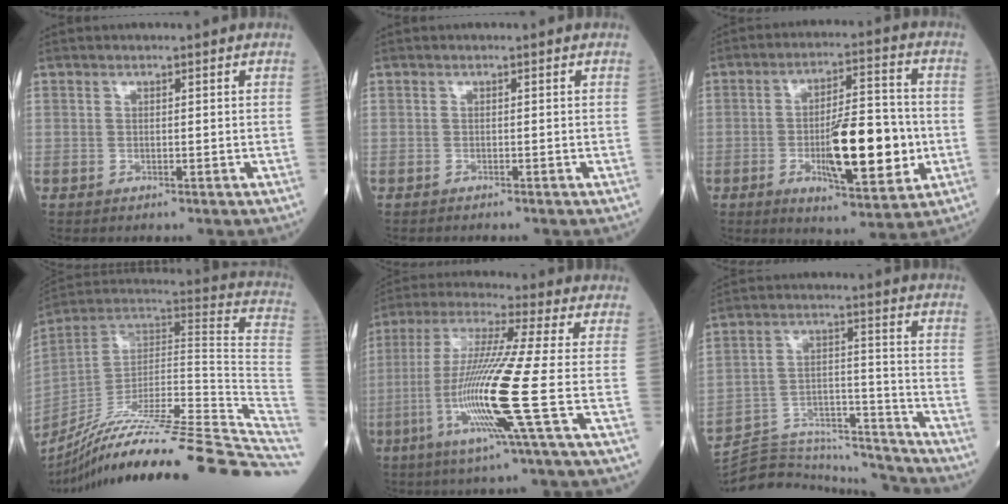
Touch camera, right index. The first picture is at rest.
{"total": 0.8, "force": [-0.7, -0.1, 0.3], "torque": [-0.004, 0.000, -0.008]}
{"total": 13.9, "force": [-2.7, 3.5, 13.2], "torque": [-0.214, 0.000, -0.037]}
{"total": 34.7, "force": [-28.5, -1.0, 19.8], "torque": [-0.167, -0.031, -0.419]}
{"total": 14.8, "force": [-4.0, -2.2, 14.1], "torque": [-0.289, -0.022, -0.086]}
{"total": 18.0, "force": [-17.7, 2.1, 2.5], "torque": [-0.051, 0.046, -0.265]}